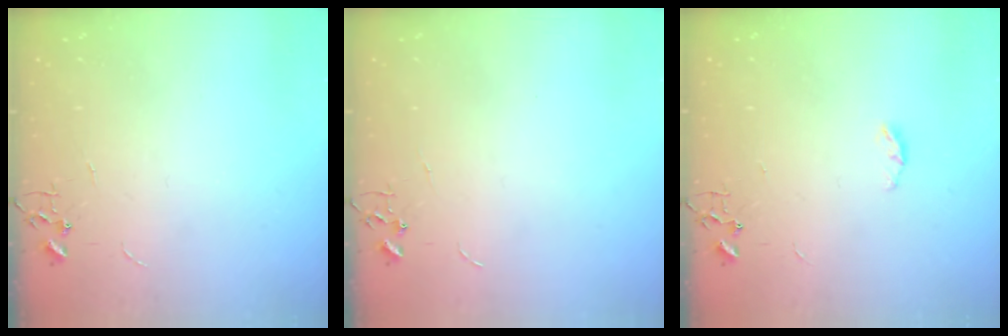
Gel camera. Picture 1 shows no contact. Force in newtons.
{"total": 0.0}
{"total": 3.9, "press": 3.8, "slide": 0.6}